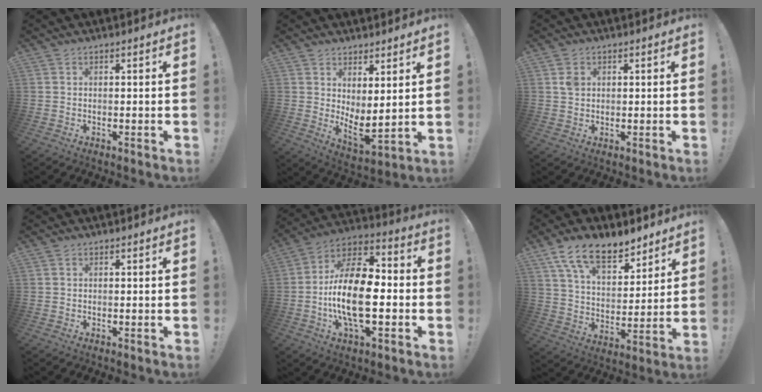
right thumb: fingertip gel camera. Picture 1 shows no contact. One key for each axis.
{"total": 5.9, "fx": 3.1, "fy": 1.6, "fz": 4.8, "tx": -0.059, "ty": -0.049, "tz": 0.061}
{"total": 2.5, "fx": 1.1, "fy": 2.0, "fz": 1.1, "tx": -0.014, "ty": 0.000, "tz": 0.019}
{"total": 0.0}
{"total": 21.1, "fx": -4.0, "fy": 10.2, "fz": 18.1, "tx": -0.344, "ty": 0.012, "tz": -0.072}
{"total": 15.6, "fx": 10.5, "fy": 7.6, "fz": 8.8, "tx": -0.156, "ty": -0.058, "tz": 0.192}